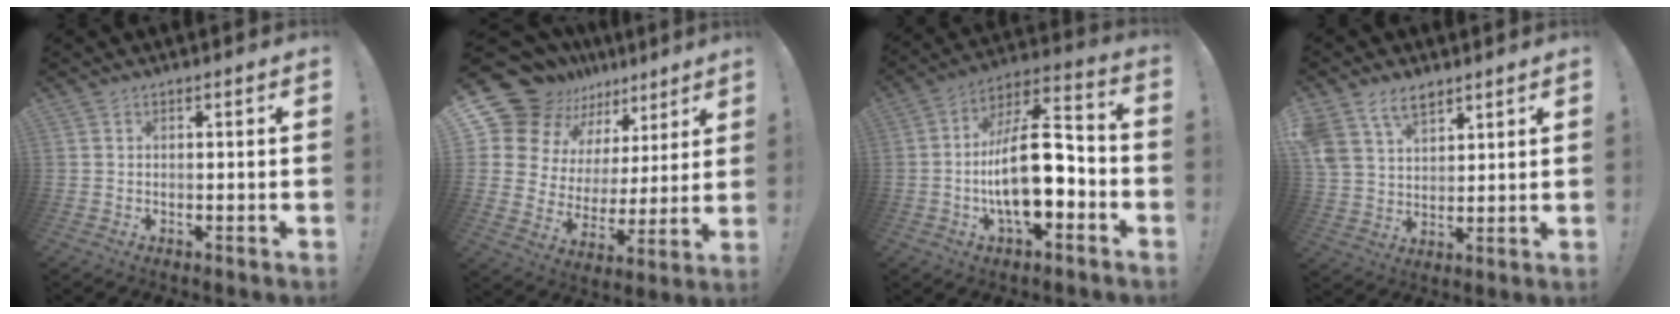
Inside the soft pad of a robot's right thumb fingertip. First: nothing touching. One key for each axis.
{"total": 15.3, "fx": 12.5, "fy": 8.3, "fz": 3.0, "tx": -0.057, "ty": -0.107, "tz": 0.249}
{"total": 19.1, "fx": -4.1, "fy": 8.1, "fz": 16.8, "tx": -0.303, "ty": 0.026, "tz": -0.066}
{"total": 10.1, "fx": 7.0, "fy": 5.9, "fz": 4.2, "tx": -0.083, "ty": -0.030, "tz": 0.141}